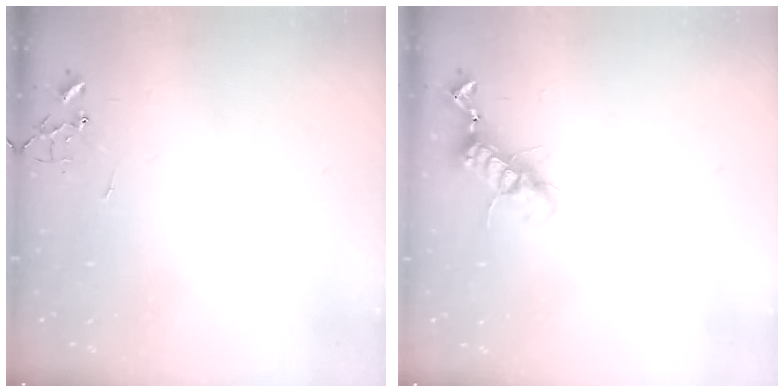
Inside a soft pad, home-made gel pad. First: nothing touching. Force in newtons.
{"total": 11.3, "press": 11.2, "slide": 1.2}